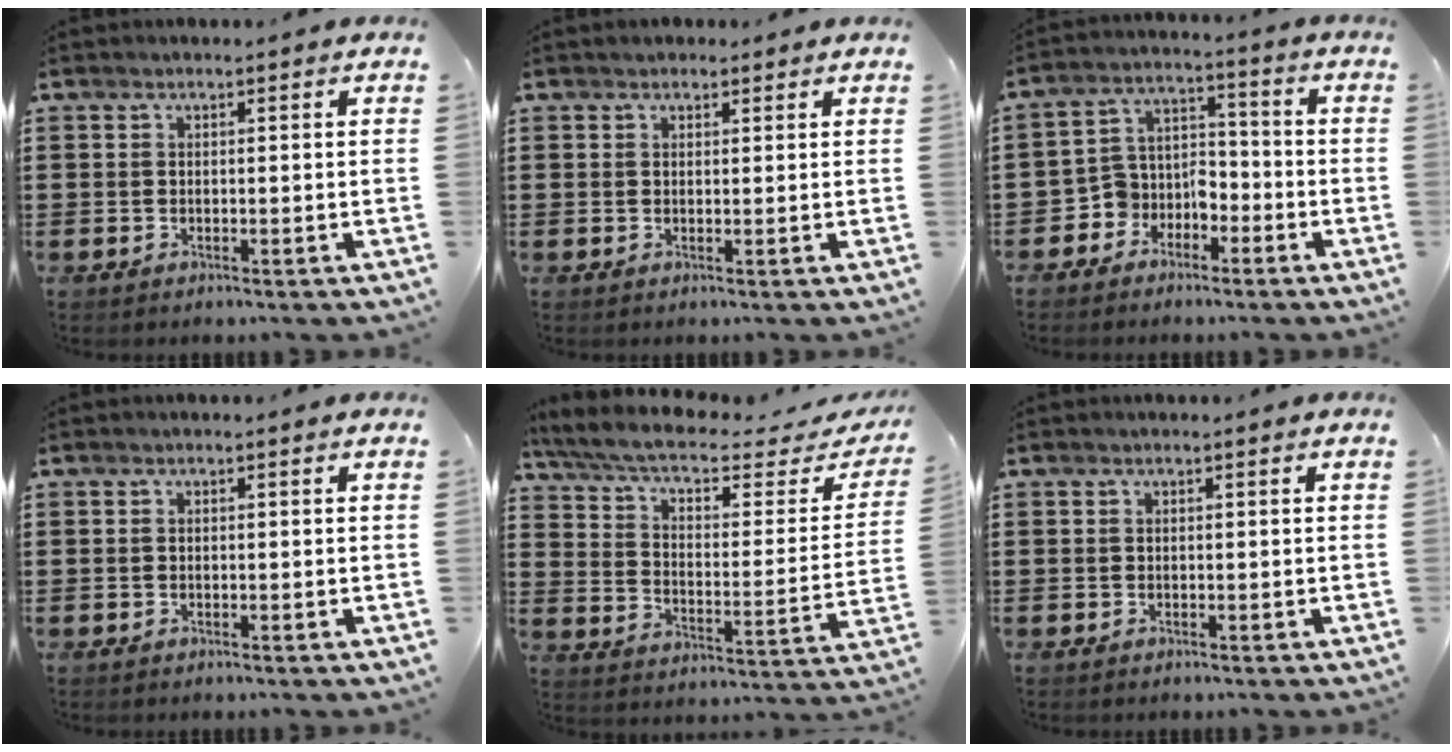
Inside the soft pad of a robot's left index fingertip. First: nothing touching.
{"total": 1.3, "force": [1.1, 0.7, 0.1], "torque": [-0.005, 0.005, 0.022]}
{"total": 5.2, "force": [-3.5, 3.9, 0.1], "torque": [-0.024, 0.000, -0.074]}
{"total": 0.0}
{"total": 7.2, "force": [5.6, 1.3, 4.5], "torque": [-0.109, -0.036, 0.093]}
{"total": 0.0}